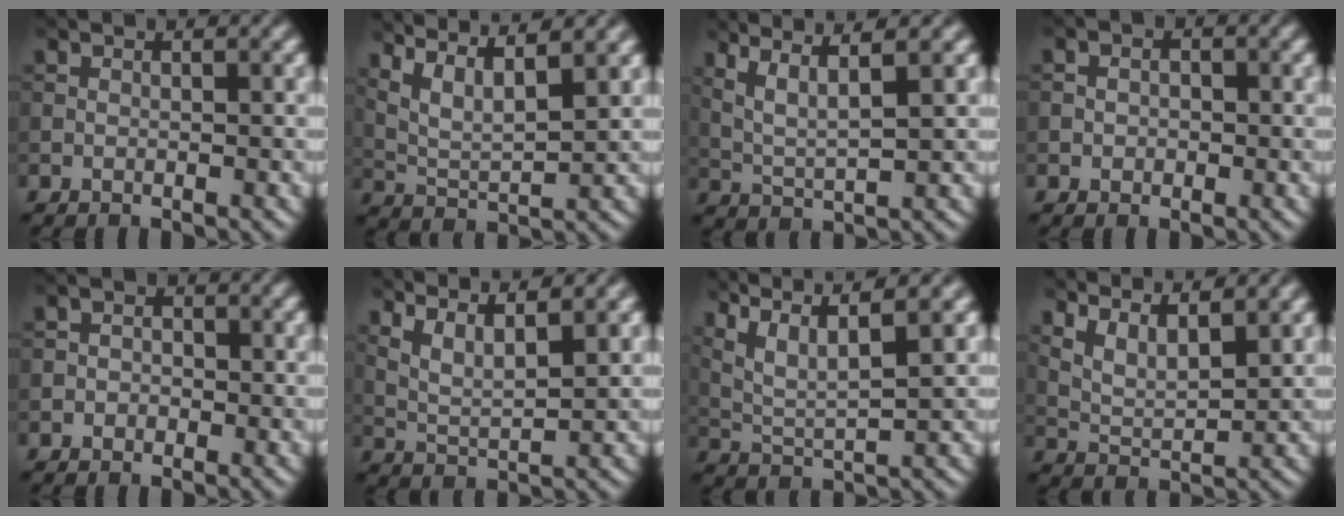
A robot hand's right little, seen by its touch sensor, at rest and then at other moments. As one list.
[{"total": 7.2, "force": [5.4, 1.9, 4.4], "torque": [-0.085, 0.019, 0.079]}, {"total": 4.7, "force": [2.8, 0.9, 3.7], "torque": [-0.075, 0.011, 0.046]}, {"total": 1.3, "force": [0.0, 1.2, 0.7], "torque": [-0.010, 0.001, -0.008]}, {"total": 1.6, "force": [-0.4, 1.4, 0.7], "torque": [-0.002, 0.003, -0.017]}, {"total": 4.9, "force": [3.6, 1.0, 3.1], "torque": [-0.056, 0.010, 0.057]}, {"total": 8.2, "force": [5.7, 1.9, 5.6], "torque": [-0.113, 0.030, 0.078]}, {"total": 5.0, "force": [3.9, 1.4, 2.8], "torque": [-0.056, 0.006, 0.065]}]